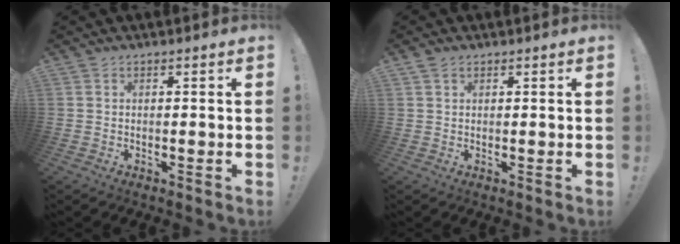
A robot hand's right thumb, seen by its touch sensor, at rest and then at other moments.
{"total": 1.7, "force": [1.2, 1.0, 0.8], "torque": [-0.016, 0.001, 0.023]}